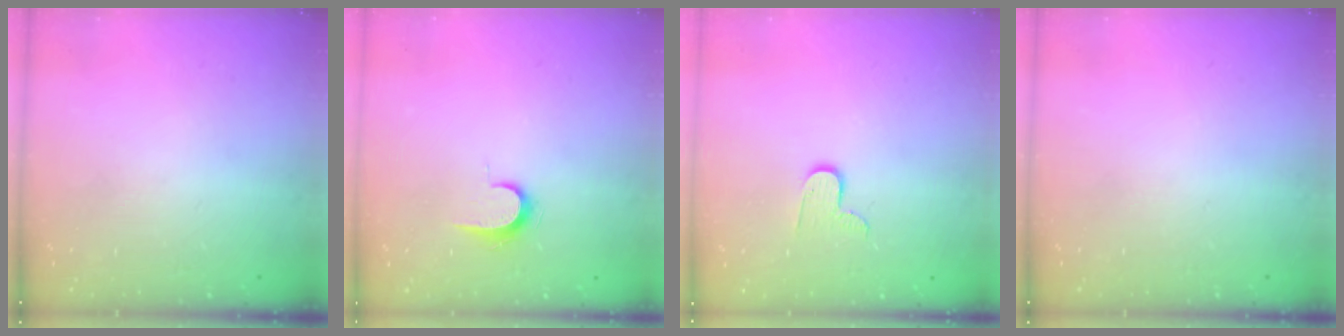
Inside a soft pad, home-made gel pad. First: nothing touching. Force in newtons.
{"total": 6.6, "press": 6.6, "slide": 0.7}
{"total": 7.6, "press": 7.6, "slide": 0.6}
{"total": 0.0}